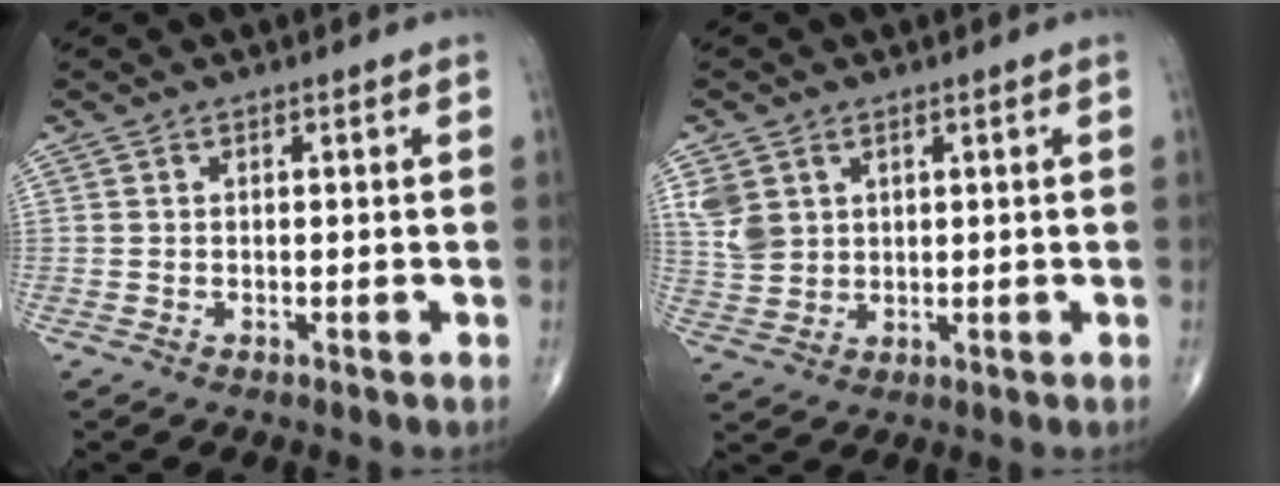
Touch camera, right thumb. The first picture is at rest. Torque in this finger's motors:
{"motor_torque": [-0.04, -0.02, 0.34, 0.27, 0.00]}